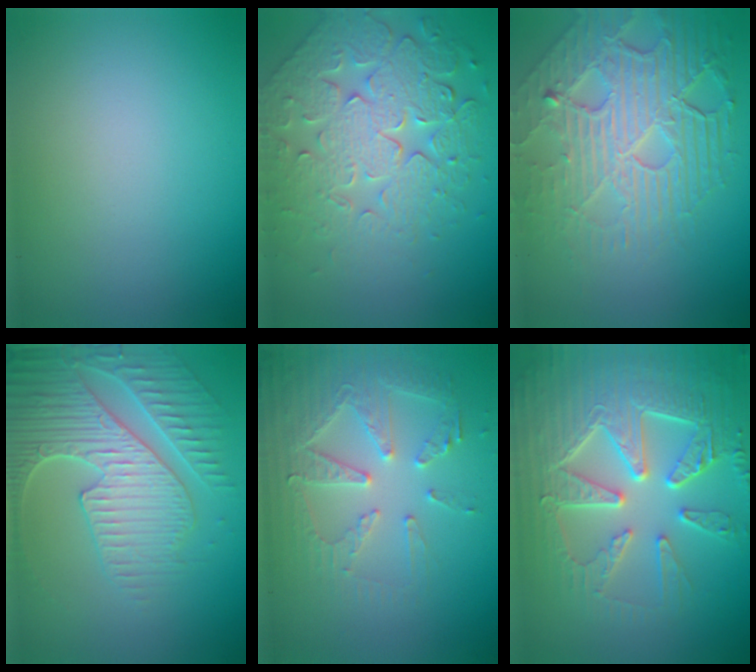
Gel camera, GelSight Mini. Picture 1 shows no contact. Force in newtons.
{"total": 7.8, "press": 5.7, "slide": 5.4}
{"total": 8.4, "press": 5.7, "slide": 6.1}
{"total": 6.4, "press": 5.4, "slide": 3.5}
{"total": 4.2, "press": 4.1, "slide": 1.0}
{"total": 8.6, "press": 6.4, "slide": 5.8}